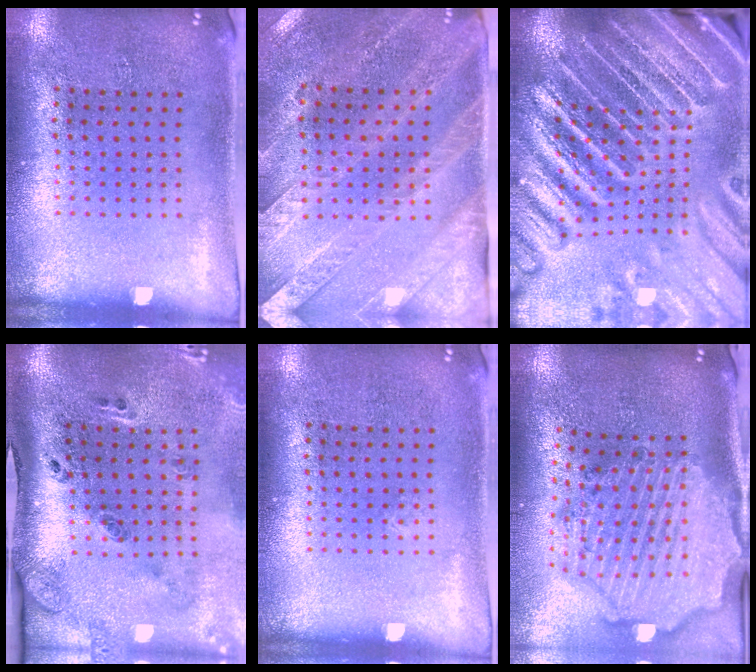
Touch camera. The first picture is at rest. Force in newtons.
{"total": 2.7, "press": 2.5, "slide": 1.0}
{"total": 5.7, "press": 5.0, "slide": 2.8}
{"total": 3.1, "press": 1.7, "slide": 2.6}
{"total": 0.0}
{"total": 3.6, "press": 2.9, "slide": 2.1}